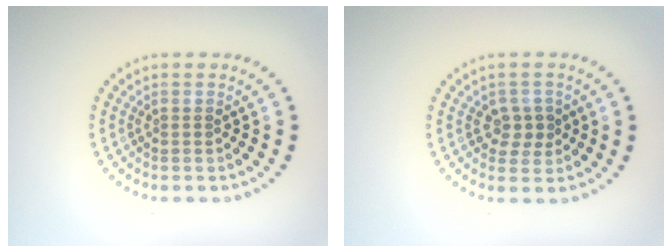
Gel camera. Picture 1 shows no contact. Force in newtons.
{"total": 2.1, "press": 2.0, "slide": 0.7}